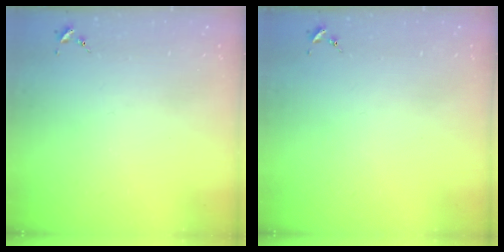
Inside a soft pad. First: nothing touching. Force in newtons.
{"total": 0.0}